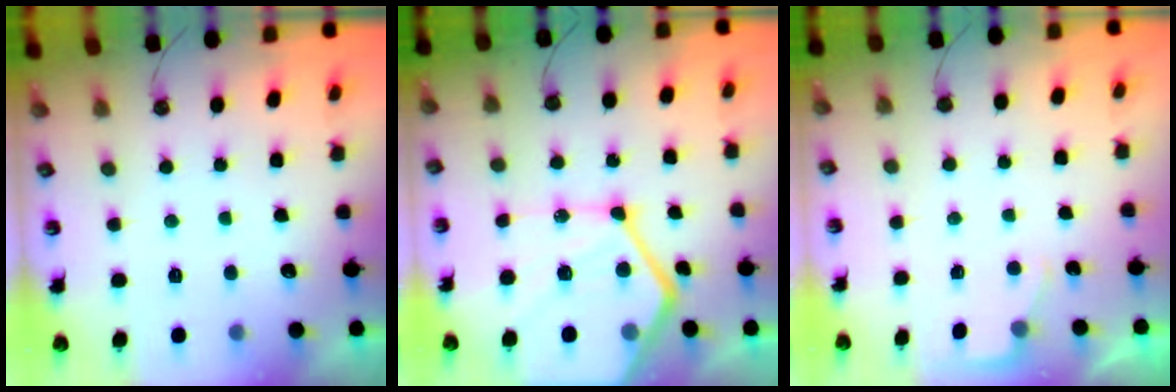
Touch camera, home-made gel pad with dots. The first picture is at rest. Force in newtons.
{"total": 26.9, "press": 26.8, "slide": 2.9}
{"total": 2.4, "press": 2.4, "slide": 0.4}